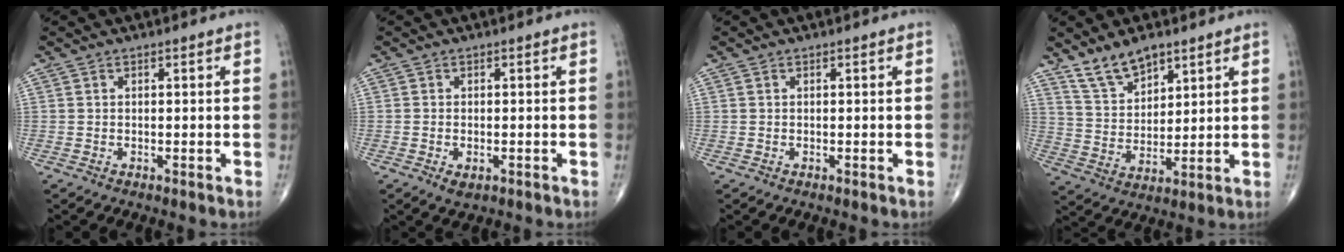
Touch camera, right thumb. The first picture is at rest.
{"total": 2.2, "force": [-0.9, 1.2, 1.6], "torque": [-0.025, 0.000, -0.012]}
{"total": 0.0}
{"total": 8.6, "force": [6.4, 4.0, 4.0], "torque": [-0.053, -0.039, 0.128]}